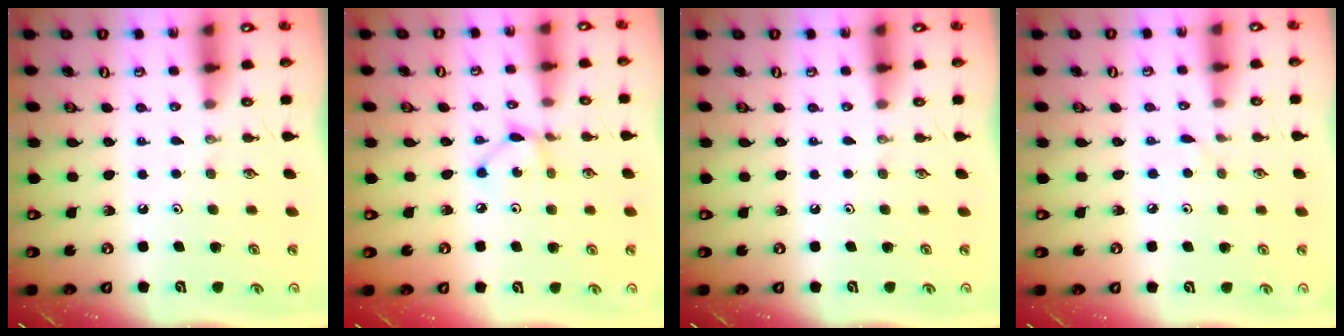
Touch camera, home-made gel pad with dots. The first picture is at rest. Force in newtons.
{"total": 3.8, "press": 3.8, "slide": 0.0}
{"total": 0.0}
{"total": 2.6, "press": 2.6, "slide": 0.3}